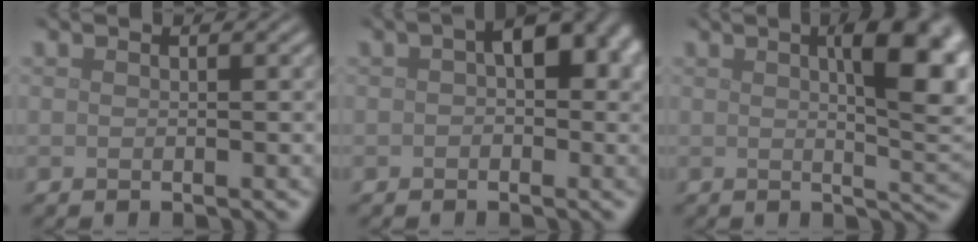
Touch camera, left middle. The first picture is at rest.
{"total": 5.6, "force": [1.1, 3.3, 4.4], "torque": [-0.046, 0.010, 0.004]}
{"total": 9.5, "force": [2.4, 3.1, 8.6], "torque": [-0.088, 0.011, 0.031]}